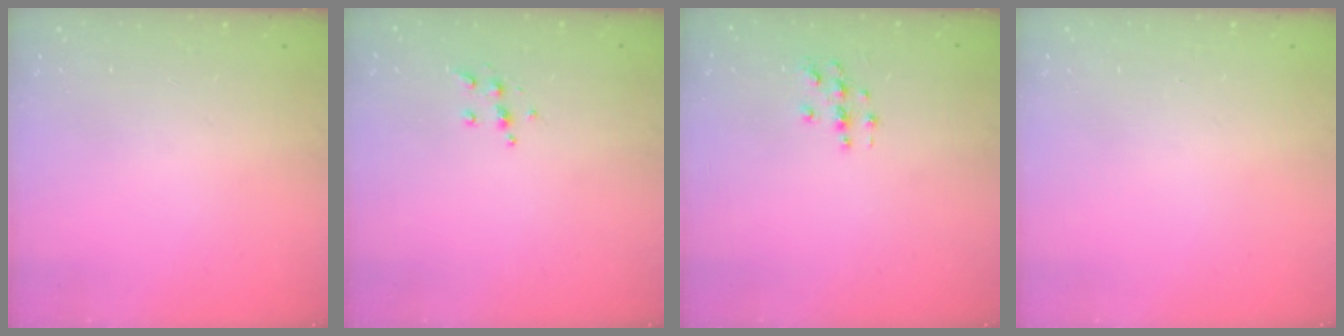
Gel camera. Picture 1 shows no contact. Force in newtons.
{"total": 6.7, "press": 6.7, "slide": 0.8}
{"total": 2.8, "press": 2.8, "slide": 0.3}
{"total": 0.0}